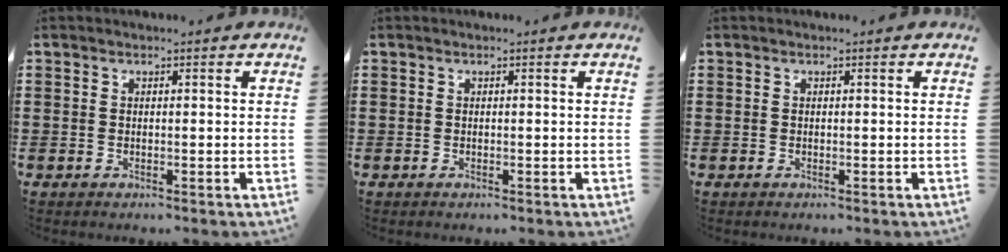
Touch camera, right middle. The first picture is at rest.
{"total": 0.0}
{"total": 0.0}